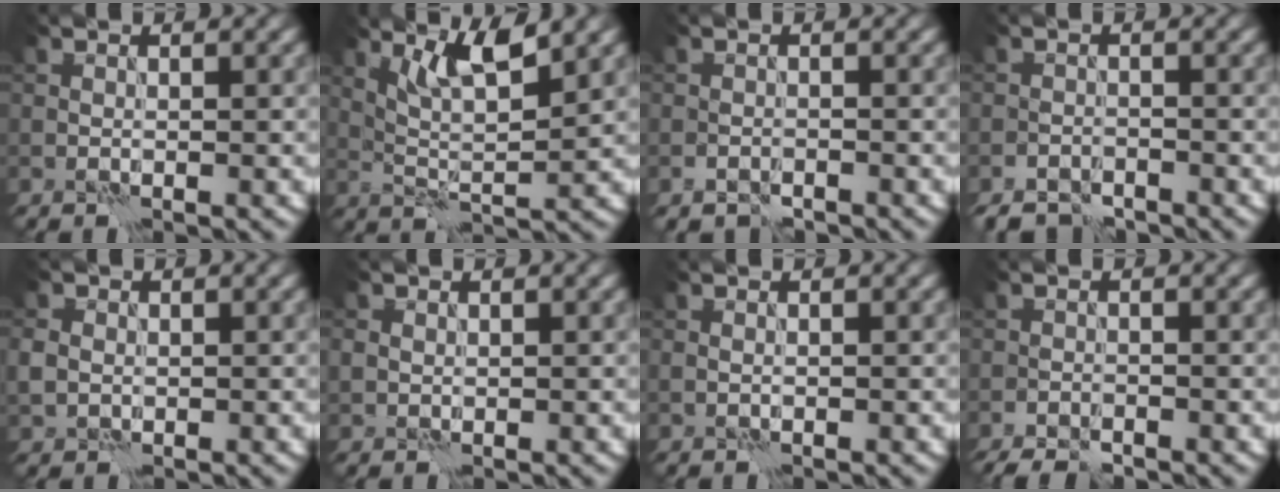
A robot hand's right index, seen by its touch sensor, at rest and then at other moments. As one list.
[{"total": 4.6, "force": [3.0, 0.7, 3.5], "torque": [-0.072, -0.008, 0.059]}, {"total": 1.3, "force": [-1.0, 0.7, 0.4], "torque": [-0.006, 0.001, -0.021]}, {"total": 3.2, "force": [-2.9, 1.2, 0.6], "torque": [-0.008, -0.003, -0.051]}, {"total": 1.9, "force": [0.6, 1.7, 0.7], "torque": [-0.020, 0.001, 0.009]}, {"total": 1.2, "force": [0.9, 0.8, 0.1], "torque": [-0.004, 0.000, 0.018]}, {"total": 0.0}, {"total": 2.3, "force": [-2.0, 0.6, 0.9], "torque": [-0.023, -0.002, -0.036]}]